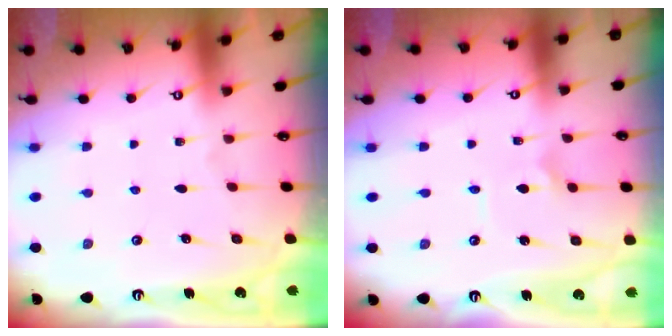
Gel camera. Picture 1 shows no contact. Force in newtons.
{"total": 1.8, "press": 1.8, "slide": 0.1}